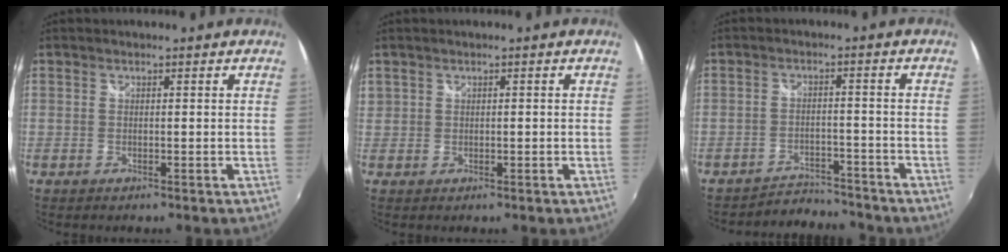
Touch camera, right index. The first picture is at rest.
{"total": 1.6, "force": [0.3, 1.4, 0.8], "torque": [-0.013, 0.005, 0.011]}
{"total": 6.8, "force": [-6.6, 1.5, -0.2], "torque": [-0.013, 0.004, -0.101]}